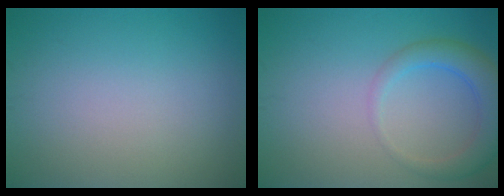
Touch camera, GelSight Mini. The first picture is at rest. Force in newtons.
{"total": 3.8, "press": 3.8, "slide": 0.2}